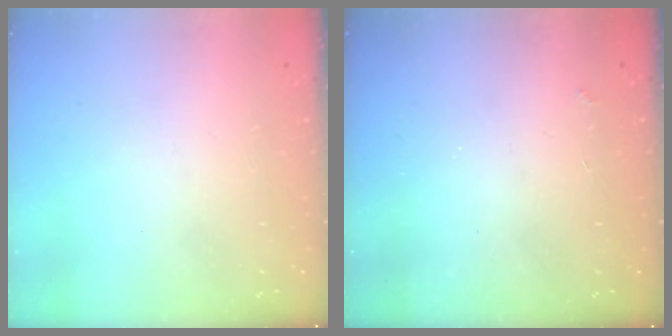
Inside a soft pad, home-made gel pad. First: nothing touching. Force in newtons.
{"total": 2.7, "press": 2.7, "slide": 0.5}